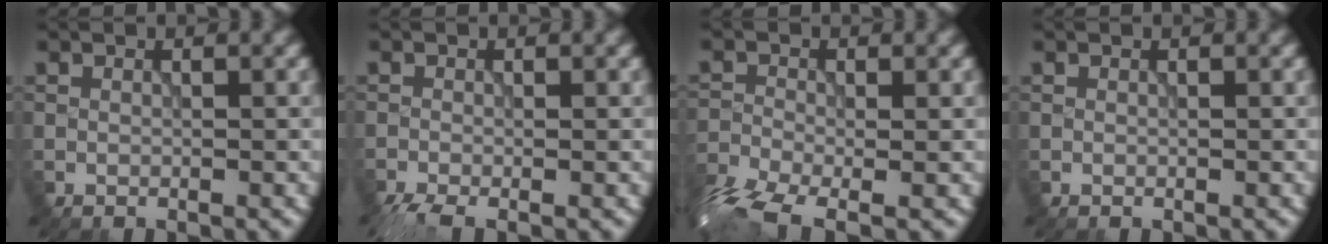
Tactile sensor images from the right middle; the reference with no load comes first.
{"total": 2.5, "force": [-1.7, 0.6, 1.7], "torque": [-0.034, -0.007, -0.035]}
{"total": 7.6, "force": [-5.1, 2.8, 4.8], "torque": [-0.106, -0.034, -0.101]}
{"total": 0.0}